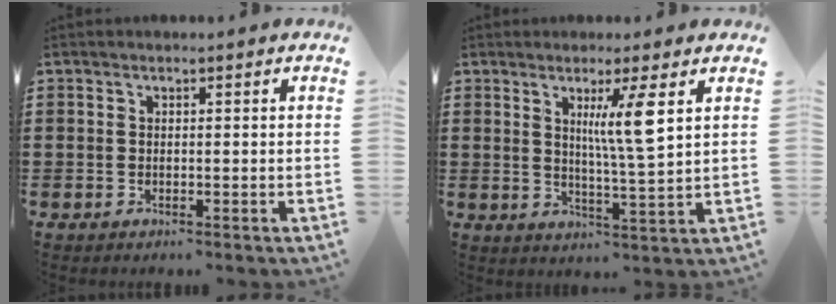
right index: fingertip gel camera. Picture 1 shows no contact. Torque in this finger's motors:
{"motor_torque": [0.83, 0.23, 0.40, 0.13]}